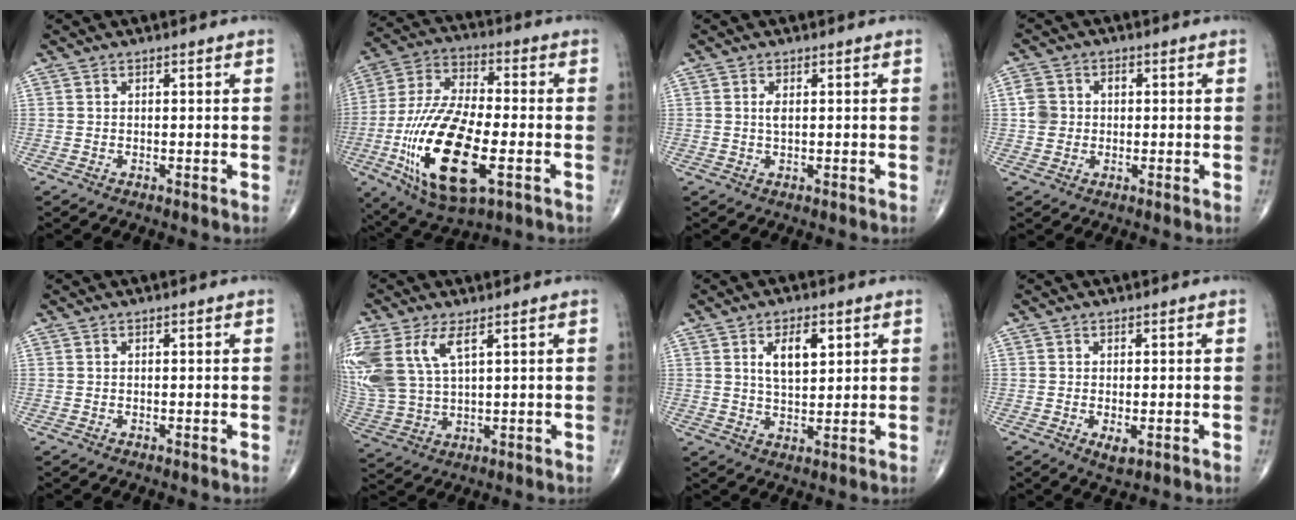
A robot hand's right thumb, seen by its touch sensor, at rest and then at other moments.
{"total": 23.6, "force": [-6.7, 10.1, 20.3], "torque": [-0.417, 0.005, -0.110]}
{"total": 0.6, "force": [0.1, 0.2, 0.6], "torque": [-0.009, 0.000, 0.001]}
{"total": 4.6, "force": [0.2, 4.2, 2.0], "torque": [-0.026, 0.011, -0.001]}
{"total": 0.0}
{"total": 14.9, "force": [5.8, 7.6, 11.4], "torque": [-0.279, -0.008, 0.125]}
{"total": 7.0, "force": [2.6, 3.4, 5.5], "torque": [-0.083, -0.015, 0.048]}
{"total": 2.3, "force": [-0.6, 1.0, 2.0], "torque": [-0.034, -0.005, -0.006]}